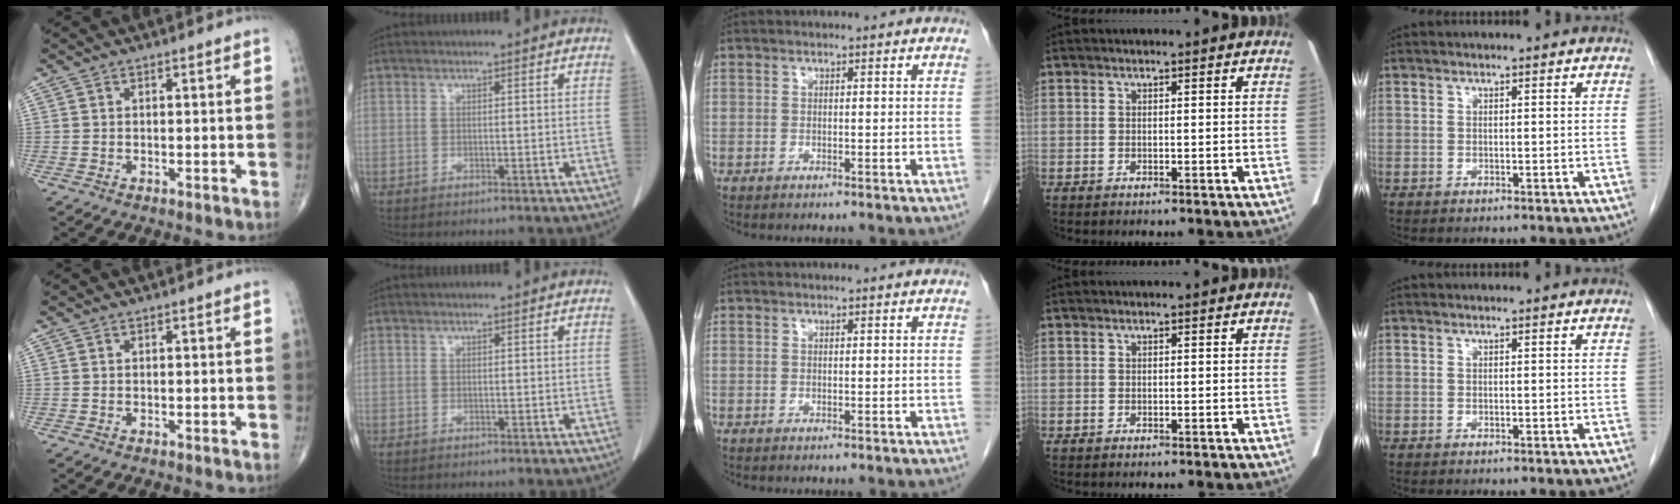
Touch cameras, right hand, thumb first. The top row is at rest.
{}